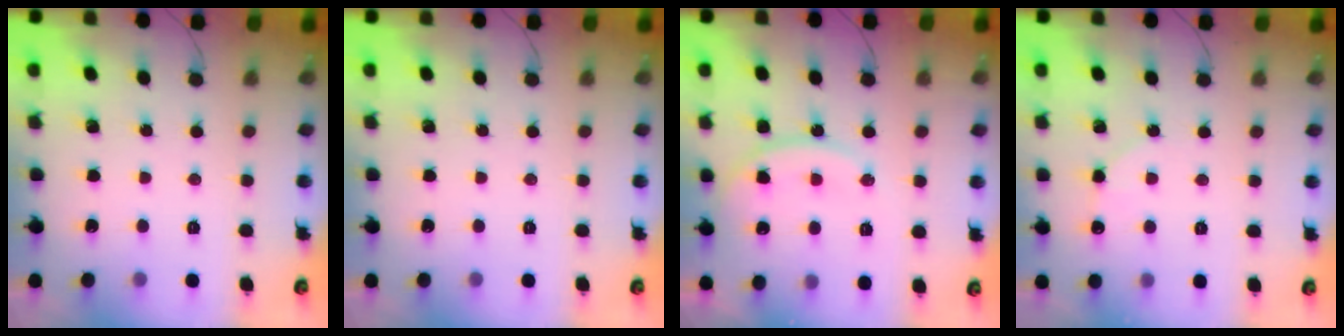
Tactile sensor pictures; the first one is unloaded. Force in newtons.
{"total": 0.0}
{"total": 13.8, "press": 13.8, "slide": 1.3}
{"total": 4.5, "press": 4.0, "slide": 2.2}